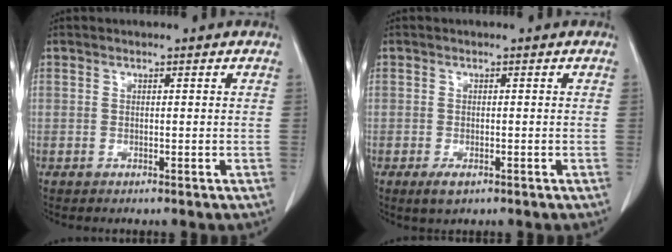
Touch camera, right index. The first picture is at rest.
{"total": 1.5, "force": [-0.8, 0.7, 1.1], "torque": [-0.019, -0.002, -0.011]}